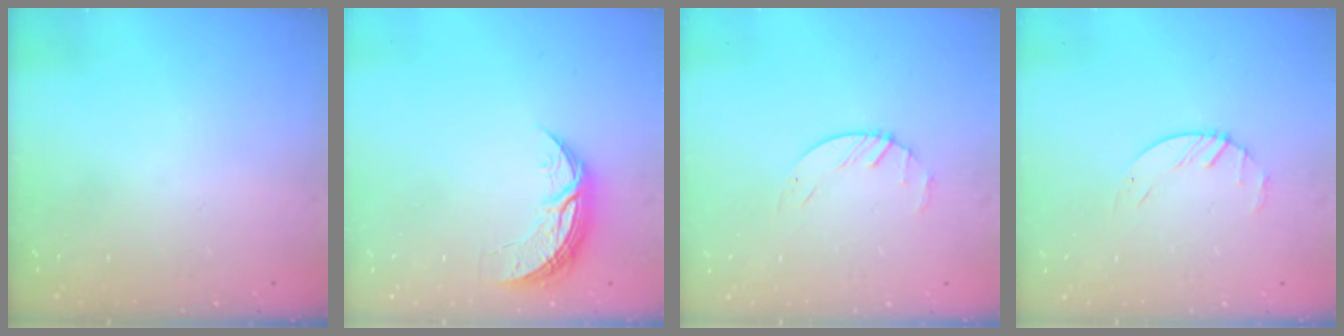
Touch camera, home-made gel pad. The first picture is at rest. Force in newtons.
{"total": 8.4, "press": 8.4, "slide": 0.6}
{"total": 2.2, "press": 2.2, "slide": 0.4}
{"total": 2.2, "press": 2.2, "slide": 0.4}